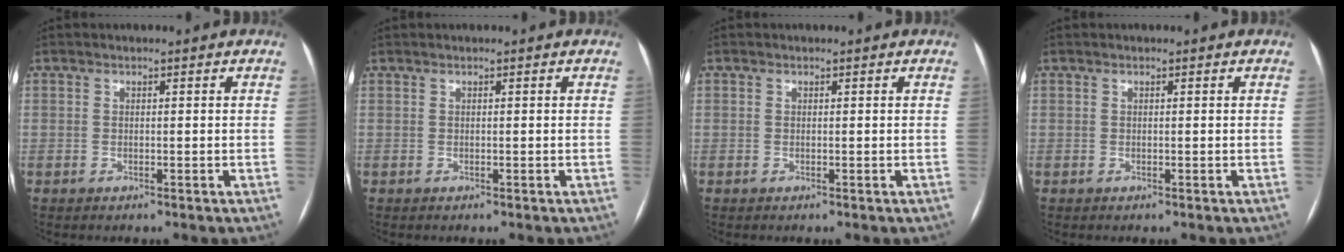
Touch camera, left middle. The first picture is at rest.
{"total": 0.0}
{"total": 0.0}
{"total": 0.0}